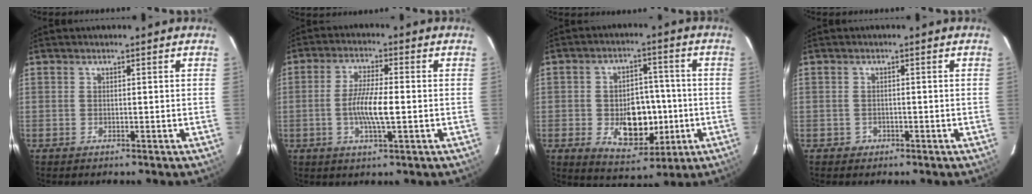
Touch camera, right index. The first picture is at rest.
{"total": 7.2, "force": [-1.3, 1.2, 7.0], "torque": [-0.135, -0.002, -0.025]}
{"total": 11.3, "force": [-2.4, 7.7, 7.9], "torque": [-0.142, 0.006, -0.013]}
{"total": 1.4, "force": [-0.7, 1.2, 0.1], "torque": [0.000, 0.003, -0.006]}